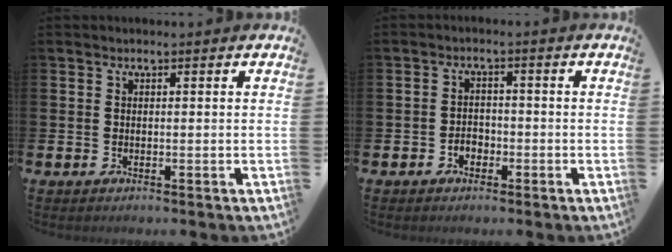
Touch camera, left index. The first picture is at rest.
{"total": 2.0, "force": [-1.1, 1.5, 0.7], "torque": [-0.015, 0.003, -0.025]}